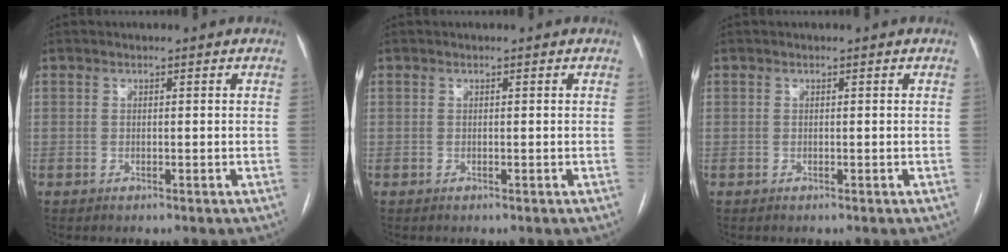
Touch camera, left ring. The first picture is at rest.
{"total": 0.0}
{"total": 0.0}